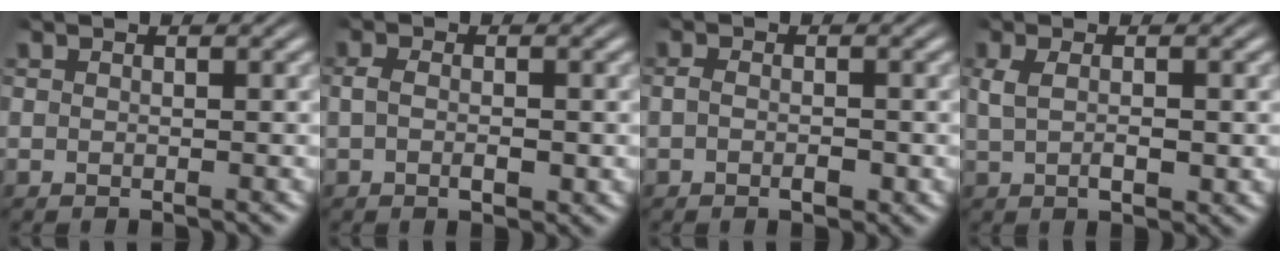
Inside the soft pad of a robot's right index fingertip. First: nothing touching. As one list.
[{"total": 1.8, "force": [-0.3, 0.6, 1.7], "torque": [-0.035, -0.004, -0.003]}, {"total": 1.3, "force": [-0.6, 0.3, 1.0], "torque": [-0.019, -0.005, -0.010]}, {"total": 2.6, "force": [0.2, 1.1, 2.4], "torque": [-0.051, -0.007, 0.011]}]